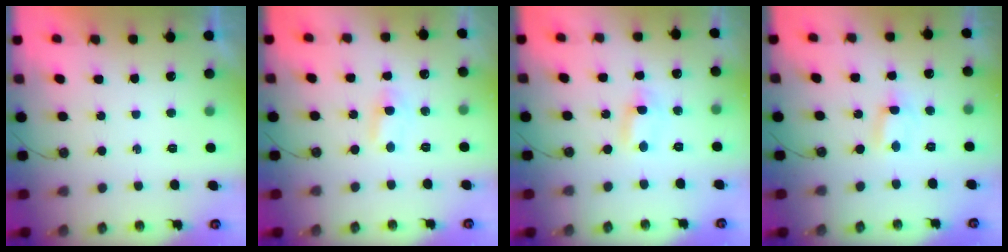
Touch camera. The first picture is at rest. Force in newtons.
{"total": 2.0, "press": 1.9, "slide": 0.7}
{"total": 1.1, "press": 0.8, "slide": 0.6}
{"total": 0.5, "press": 0.2, "slide": 0.5}